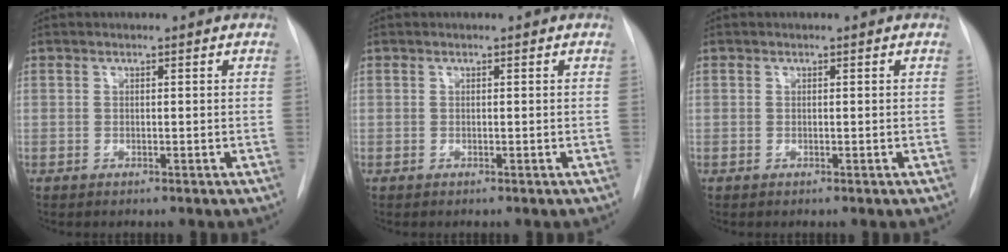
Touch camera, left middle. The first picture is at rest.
{"total": 0.0}
{"total": 0.0}